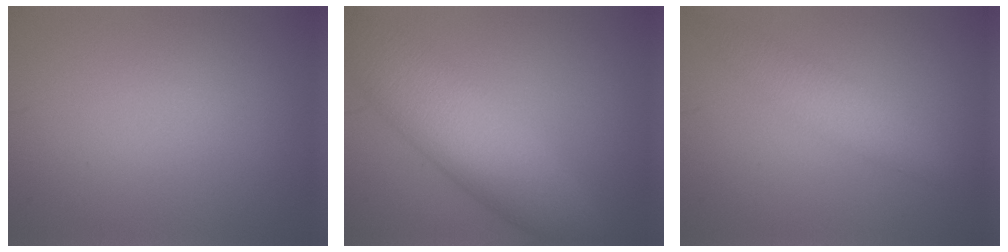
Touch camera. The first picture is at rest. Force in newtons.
{"total": 7.9, "press": 7.9, "slide": 0.2}
{"total": 2.9, "press": 2.9, "slide": 0.1}